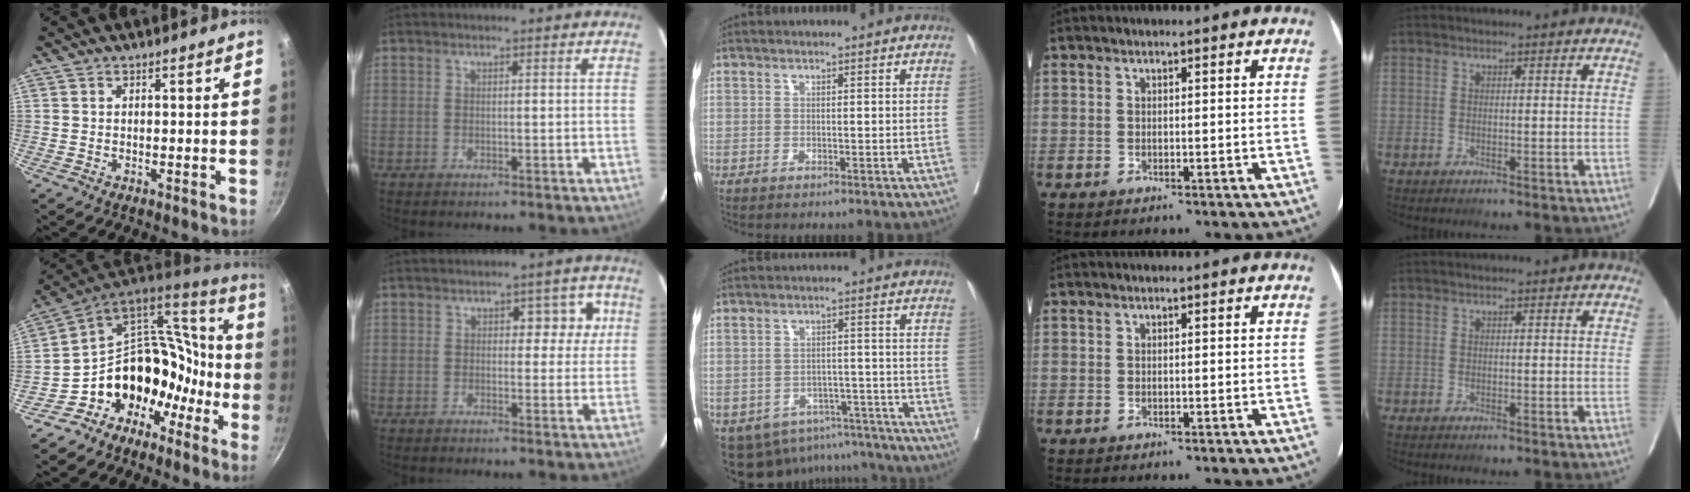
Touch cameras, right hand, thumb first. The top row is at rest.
{"thumb": {"total": 17.0, "force": [-8.1, 12.3, 8.4], "torque": [-0.058, 0.135, -0.139]}, "index": {"total": 5.3, "force": [1.4, 2.9, 4.2], "torque": [-0.035, 0.022, 0.016]}, "middle": {"total": 13.4, "force": [-11.3, 6.7, 2.7], "torque": [-0.040, 0.029, -0.137]}}